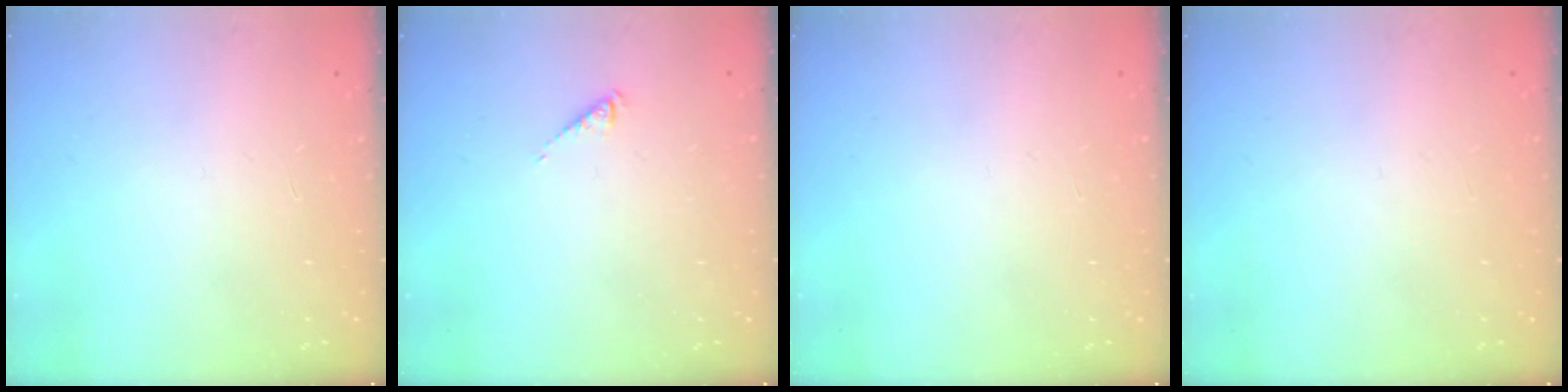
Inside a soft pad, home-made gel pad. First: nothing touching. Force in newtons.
{"total": 0.8, "press": 0.8, "slide": 0.1}
{"total": 0.0}
{"total": 0.0}